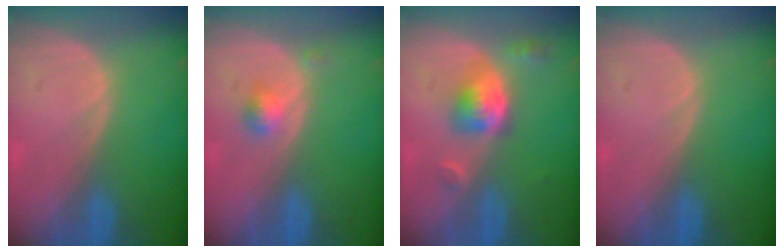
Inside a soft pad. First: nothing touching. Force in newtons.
{"total": 2.2, "press": 2.0, "slide": 1.0}
{"total": 5.4, "press": 5.0, "slide": 2.1}
{"total": 0.0}